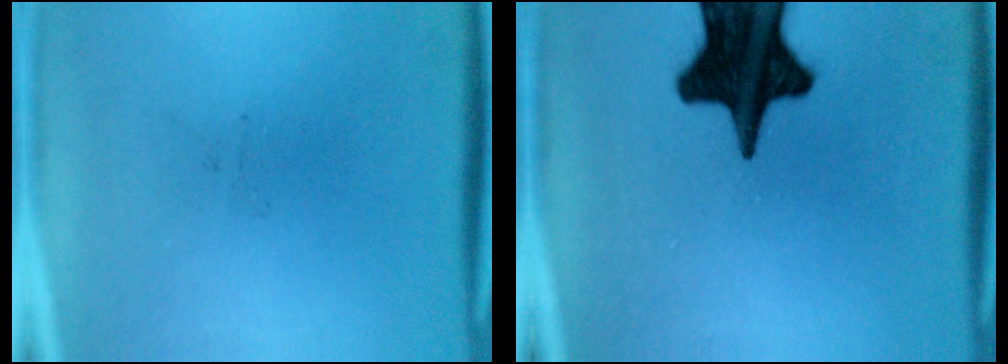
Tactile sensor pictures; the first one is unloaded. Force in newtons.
{"total": 18.9}